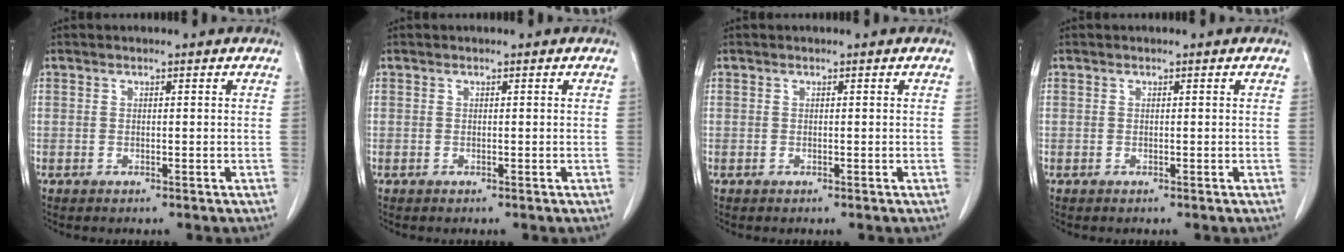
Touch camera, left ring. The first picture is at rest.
{"total": 0.0}
{"total": 0.0}
{"total": 0.0}